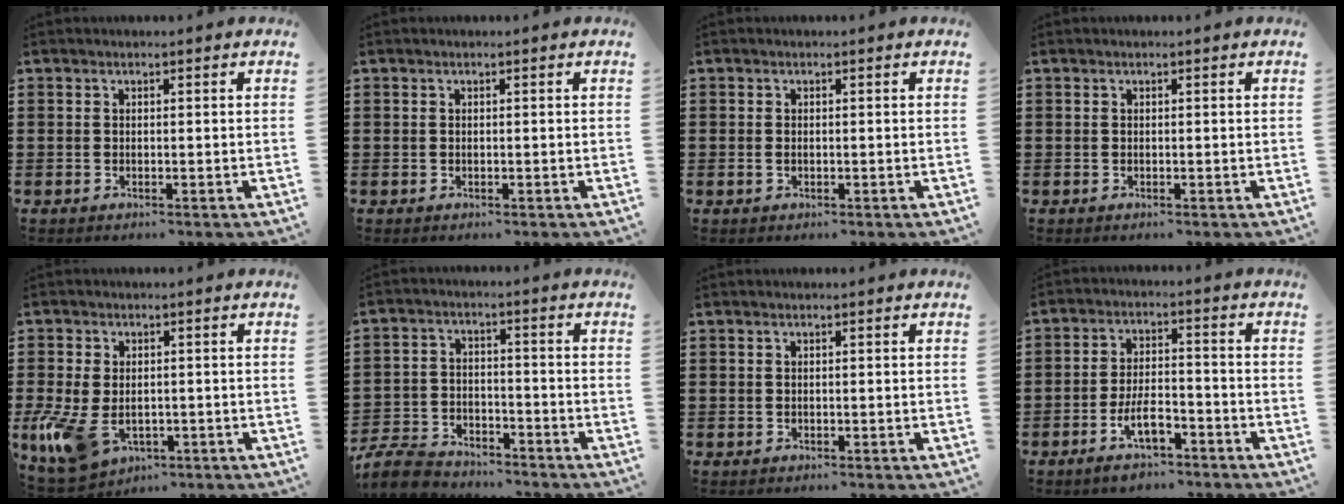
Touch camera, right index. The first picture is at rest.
{"total": 0.0}
{"total": 0.8, "force": [-0.1, 0.4, 0.6], "torque": [-0.014, 0.001, -0.003]}
{"total": 0.0}
{"total": 7.1, "force": [-2.2, 4.4, 5.1], "torque": [-0.130, -0.003, -0.043]}
{"total": 7.0, "force": [-6.6, 1.7, 1.6], "torque": [-0.052, 0.009, -0.135]}
{"total": 0.0}
{"total": 6.2, "force": [-3.7, 2.4, 4.4], "torque": [-0.092, 0.003, -0.070]}